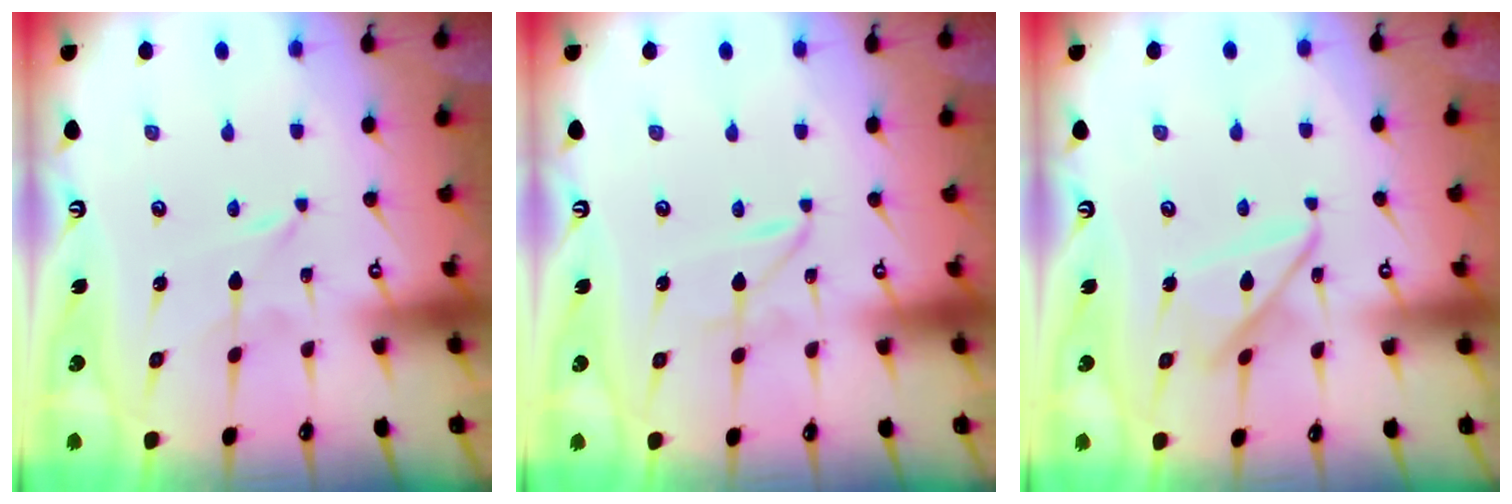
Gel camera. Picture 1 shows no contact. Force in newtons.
{"total": 1.4, "press": 1.4, "slide": 0.2}
{"total": 10.2, "press": 10.2, "slide": 0.7}